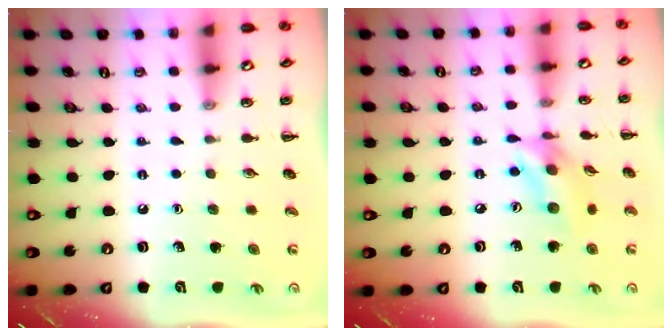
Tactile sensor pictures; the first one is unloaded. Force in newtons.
{"total": 11.5, "press": 11.2, "slide": 2.2}